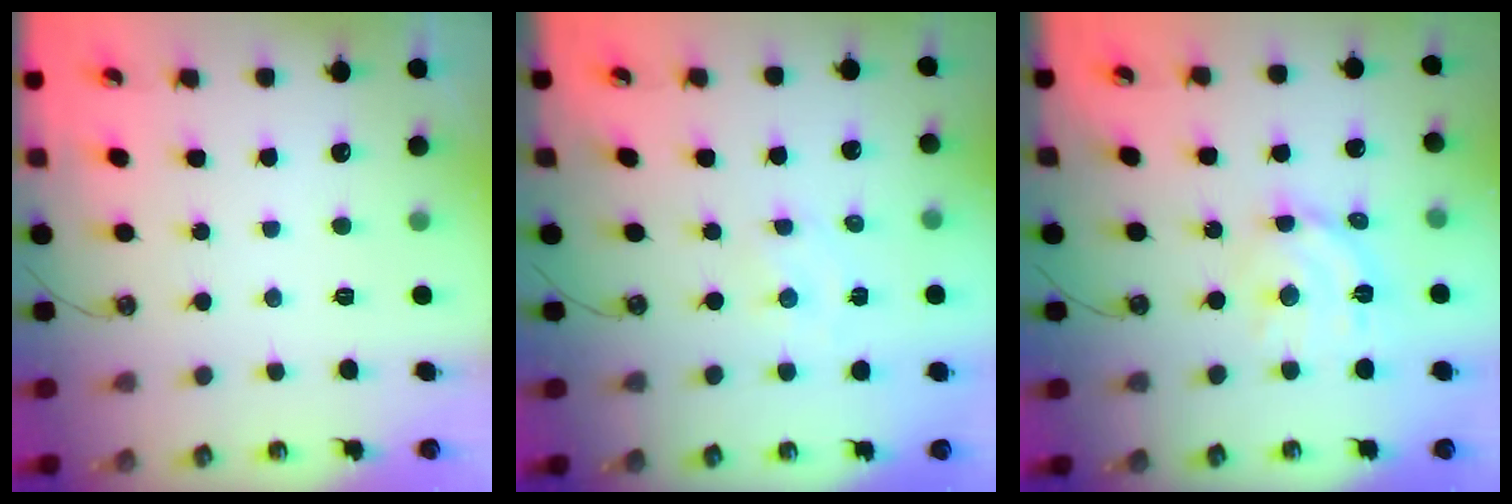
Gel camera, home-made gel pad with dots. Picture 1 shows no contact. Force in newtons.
{"total": 1.4, "press": 1.4, "slide": 0.2}
{"total": 11.4, "press": 11.3, "slide": 0.7}